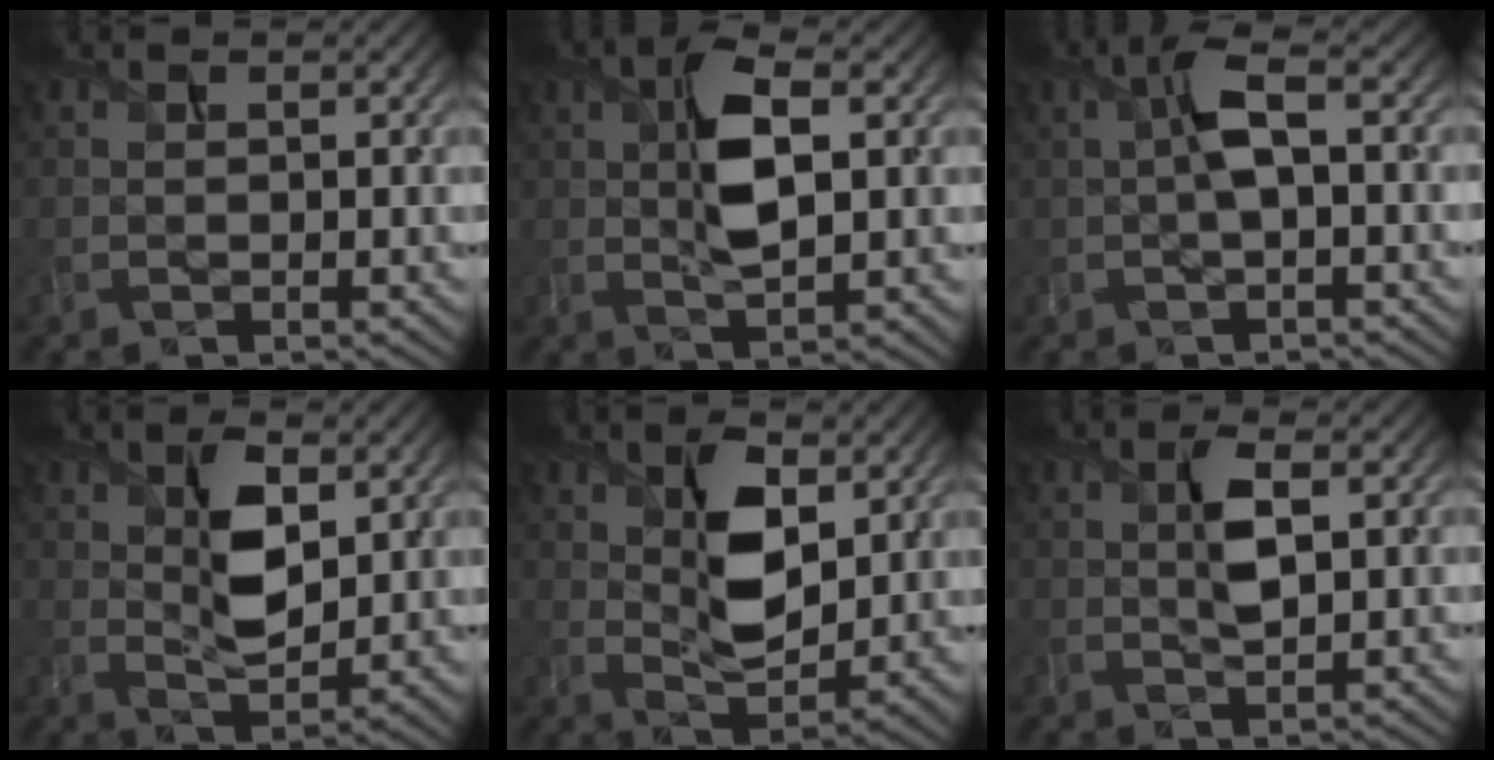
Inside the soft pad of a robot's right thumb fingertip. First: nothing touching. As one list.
[{"total": 7.2, "force": [1.1, 2.8, 6.5], "torque": [-0.123, 0.003, 0.018]}, {"total": 4.3, "force": [0.2, 1.1, 4.1], "torque": [-0.088, 0.014, -0.001]}, {"total": 6.6, "force": [2.2, 3.0, 5.4], "torque": [-0.105, -0.008, 0.043]}, {"total": 8.1, "force": [2.8, 4.1, 6.4], "torque": [-0.121, -0.006, 0.053]}, {"total": 3.8, "force": [0.8, 1.3, 3.5], "torque": [-0.071, -0.001, 0.014]}]